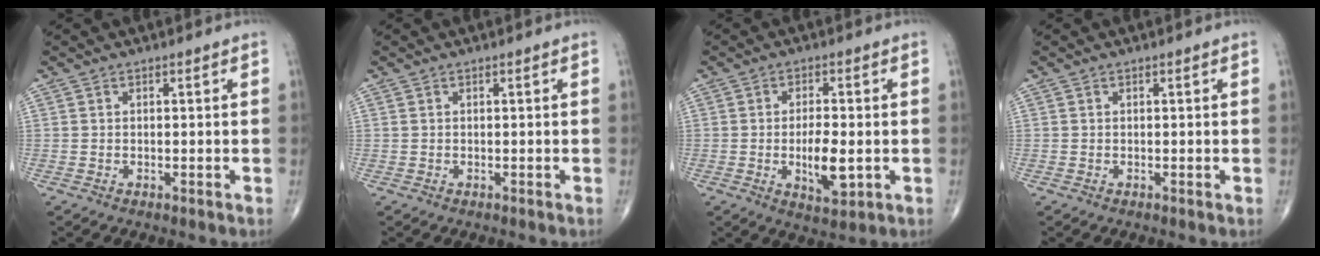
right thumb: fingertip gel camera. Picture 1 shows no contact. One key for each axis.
{"total": 0.0}
{"total": 7.4, "fx": -1.2, "fy": 3.0, "fz": 6.7, "tx": -0.107, "ty": -0.007, "tz": -0.014}
{"total": 0.0}